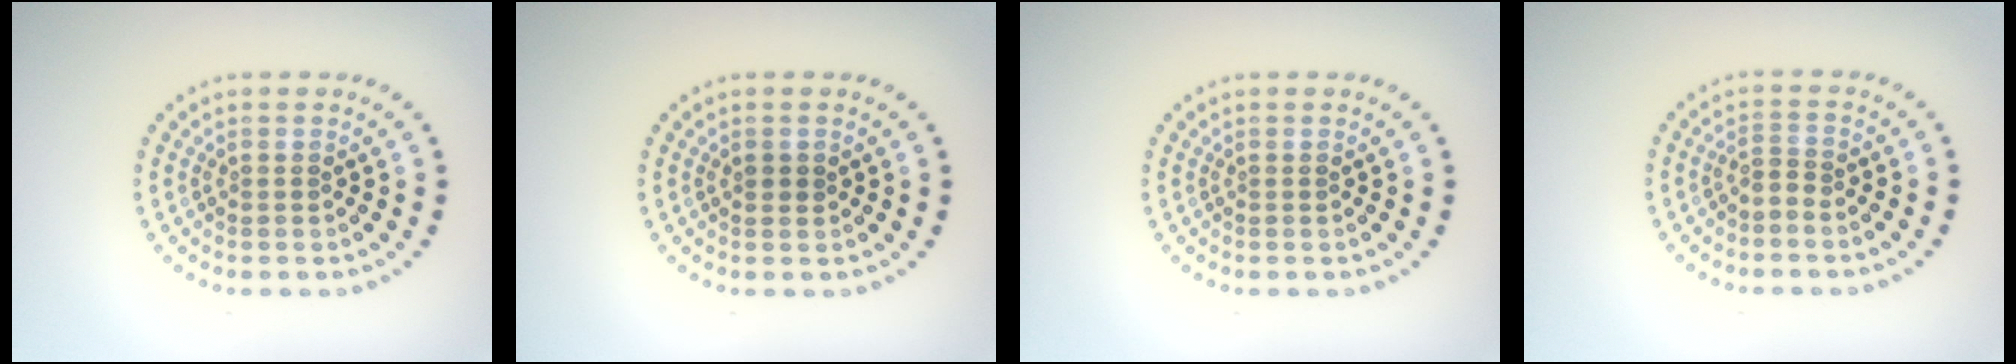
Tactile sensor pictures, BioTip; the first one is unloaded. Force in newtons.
{"total": 0.9, "press": 0.8, "slide": 0.3}
{"total": 0.0}
{"total": 1.0, "press": 0.5, "slide": 0.9}